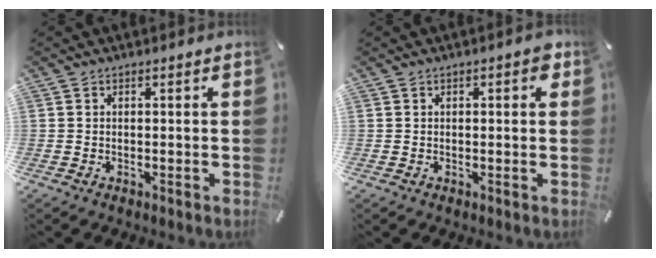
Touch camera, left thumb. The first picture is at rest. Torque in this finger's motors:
{"motor_torque": [-0.09, -0.28, -0.04, 0.04, -0.02]}